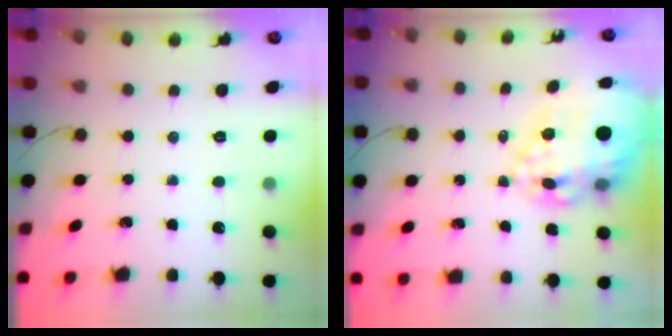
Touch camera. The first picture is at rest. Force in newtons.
{"total": 22.8, "press": 22.3, "slide": 4.7}